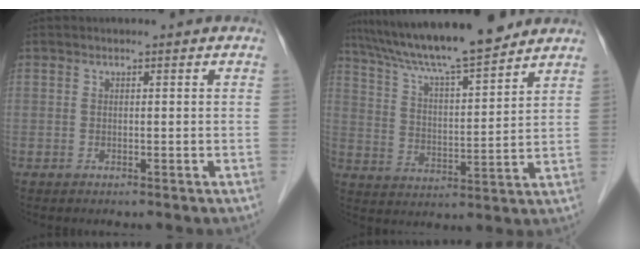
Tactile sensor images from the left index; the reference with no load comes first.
{"total": 15.8, "force": [13.7, 0.9, 7.8], "torque": [-0.137, 0.013, 0.231]}